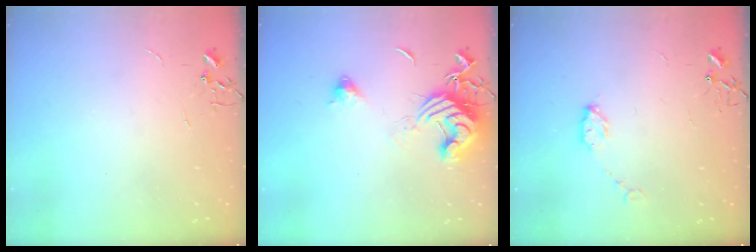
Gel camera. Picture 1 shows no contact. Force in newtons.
{"total": 13.8, "press": 13.7, "slide": 1.7}
{"total": 5.1, "press": 5.1, "slide": 0.5}